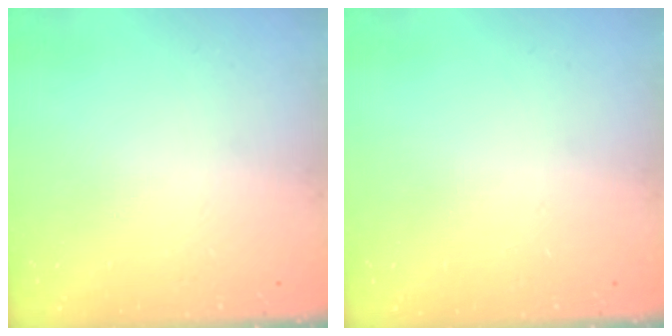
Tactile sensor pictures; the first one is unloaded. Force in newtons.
{"total": 0.0}